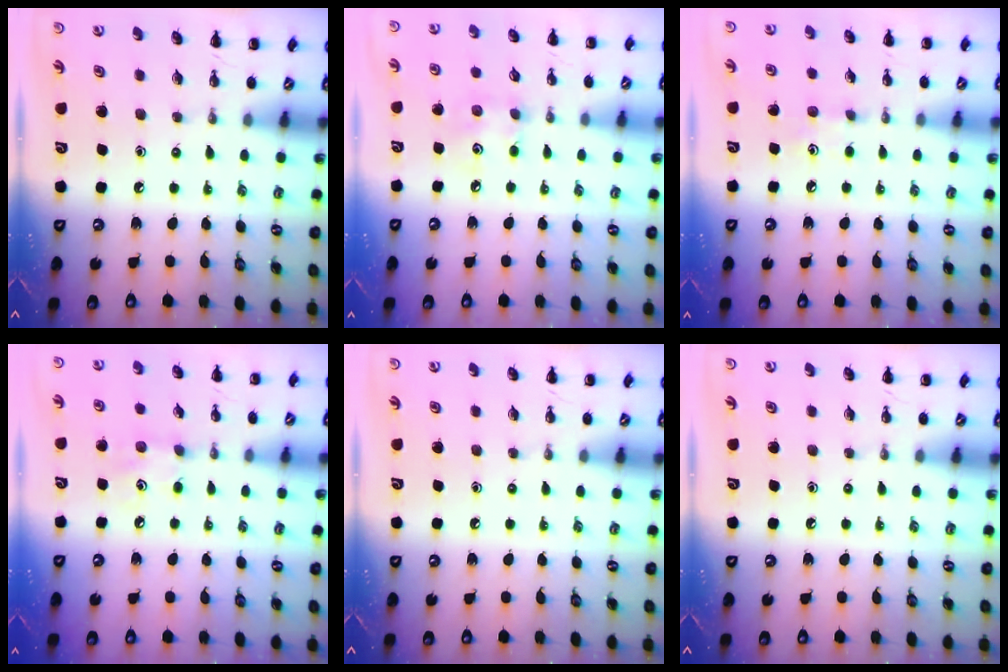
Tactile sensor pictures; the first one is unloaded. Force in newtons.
{"total": 4.6, "press": 4.6, "slide": 0.8}
{"total": 5.9, "press": 5.7, "slide": 1.4}
{"total": 6.3, "press": 6.1, "slide": 1.6}
{"total": 0.0}
{"total": 0.0}